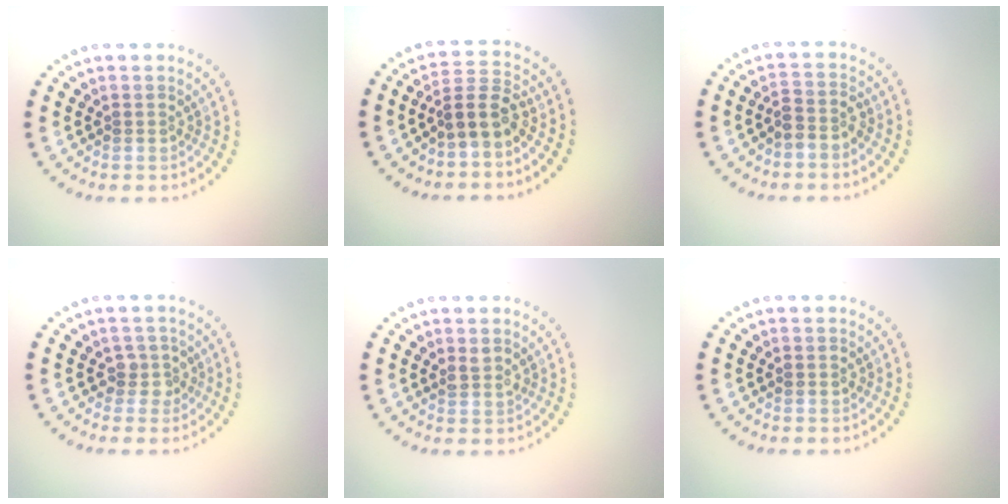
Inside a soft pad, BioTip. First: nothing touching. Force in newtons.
{"total": 3.1, "press": 2.6, "slide": 1.7}
{"total": 2.0, "press": 1.7, "slide": 1.2}
{"total": 1.8, "press": 1.3, "slide": 1.2}
{"total": 1.1, "press": 0.9, "slide": 0.6}
{"total": 0.8, "press": 0.8, "slide": 0.0}